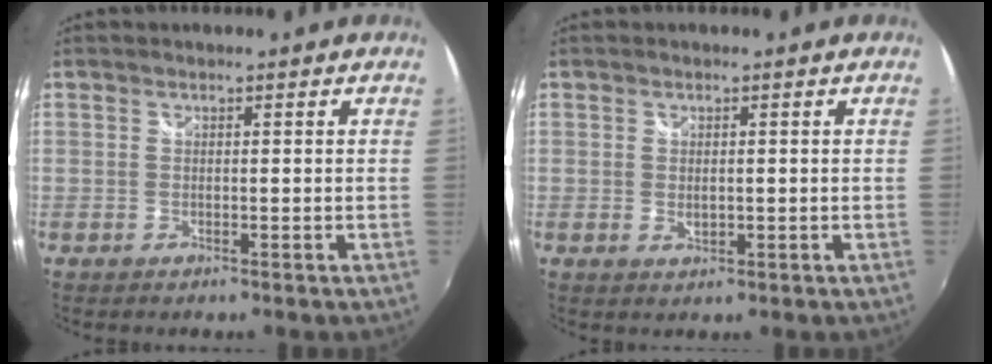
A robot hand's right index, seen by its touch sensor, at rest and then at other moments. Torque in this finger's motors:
{"motor_torque": [-0.03, -0.03, 0.09, 0.00]}